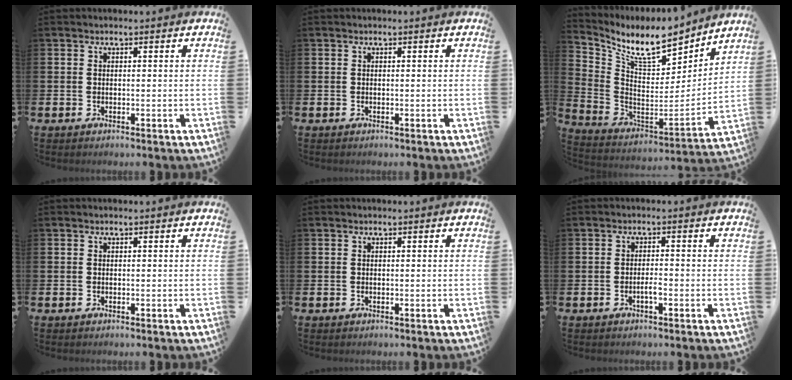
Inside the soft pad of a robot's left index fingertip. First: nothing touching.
{"total": 0.0}
{"total": 10.5, "force": [9.0, 3.3, 4.1], "torque": [-0.120, -0.060, 0.158]}
{"total": 0.0}
{"total": 0.0}
{"total": 1.4, "force": [-0.7, 0.3, 1.1], "torque": [-0.031, 0.003, -0.012]}